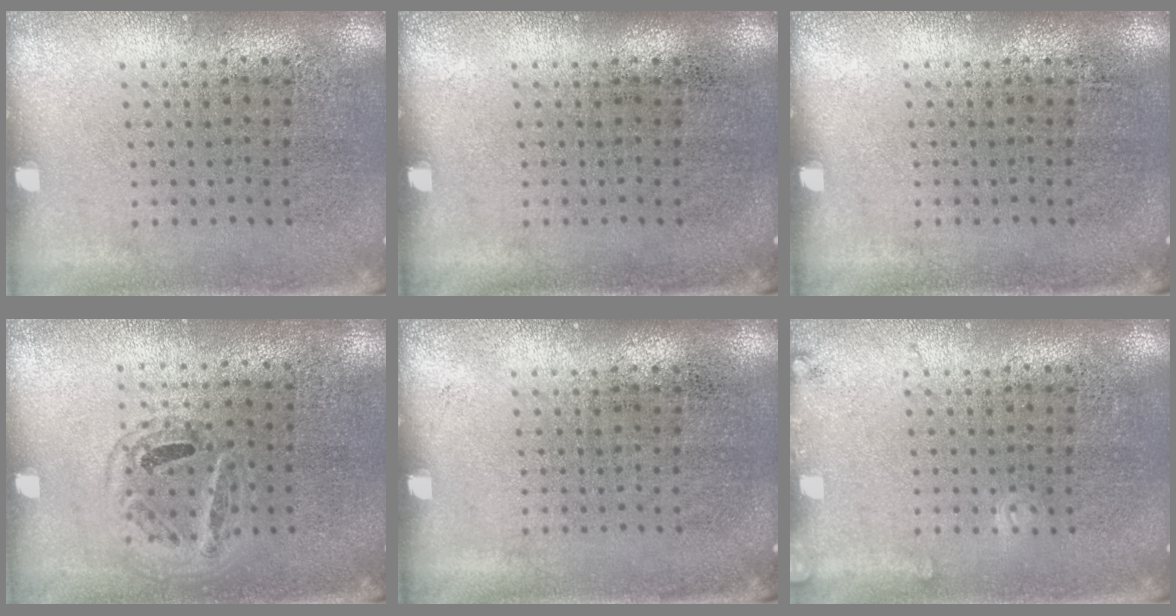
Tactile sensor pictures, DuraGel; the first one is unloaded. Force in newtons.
{"total": 0.0}
{"total": 0.0}
{"total": 1.1, "press": 1.0, "slide": 0.4}
{"total": 0.0}
{"total": 1.0, "press": 1.0, "slide": 0.1}